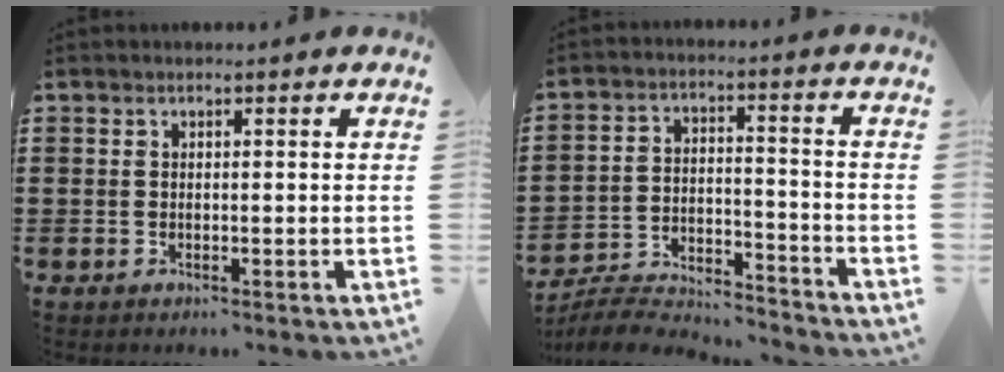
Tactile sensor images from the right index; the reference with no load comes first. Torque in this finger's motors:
{"motor_torque": [-1.18, 0.96, -0.11, -0.18]}